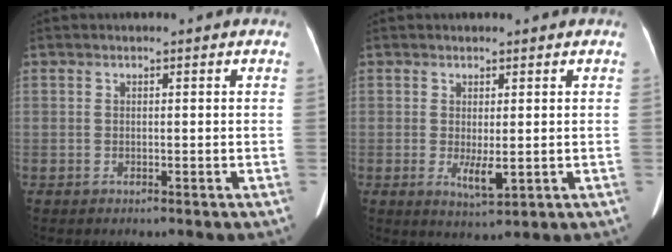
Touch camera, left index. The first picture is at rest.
{"total": 3.4, "force": [0.1, 0.9, 3.2], "torque": [-0.057, -0.009, 0.009]}